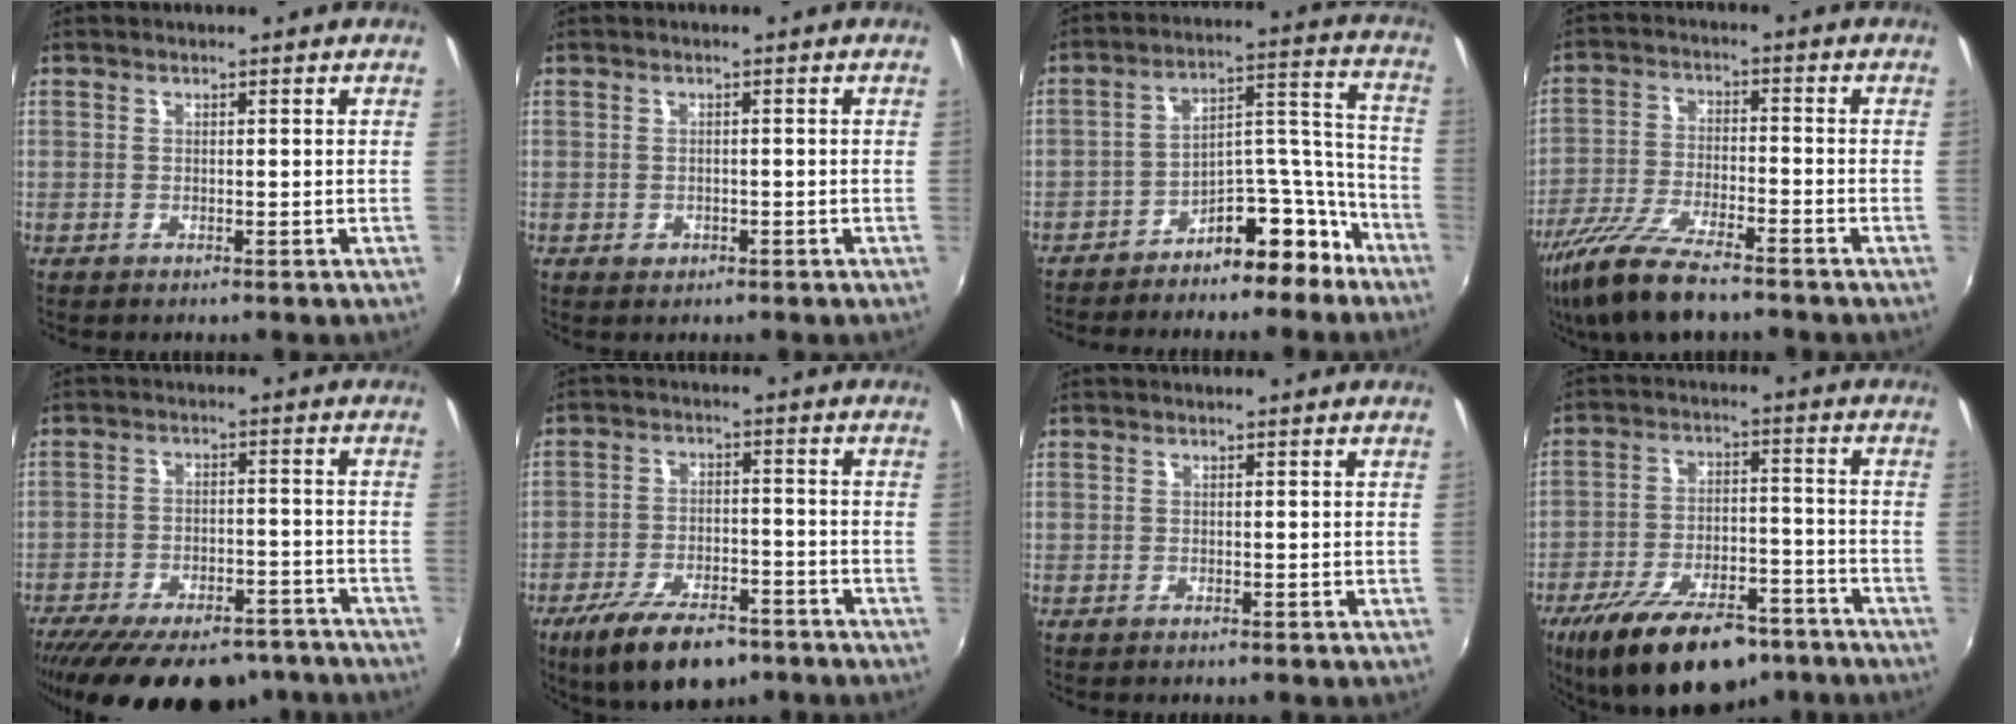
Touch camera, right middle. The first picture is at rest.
{"total": 1.5, "force": [-0.7, 1.2, 0.5], "torque": [-0.009, -0.004, -0.008]}
{"total": 13.2, "force": [-10.6, 5.3, 6.0], "torque": [-0.083, 0.069, -0.152]}
{"total": 13.5, "force": [-10.6, 2.9, 7.8], "torque": [-0.171, -0.033, -0.198]}
{"total": 23.0, "force": [-18.4, 8.6, 10.7], "torque": [-0.210, -0.019, -0.250]}
{"total": 13.5, "force": [-9.3, 5.7, 7.9], "torque": [-0.166, -0.020, -0.152]}
{"total": 0.0}
{"total": 20.5, "force": [-14.6, 8.8, 11.3], "torque": [-0.214, -0.016, -0.218]}